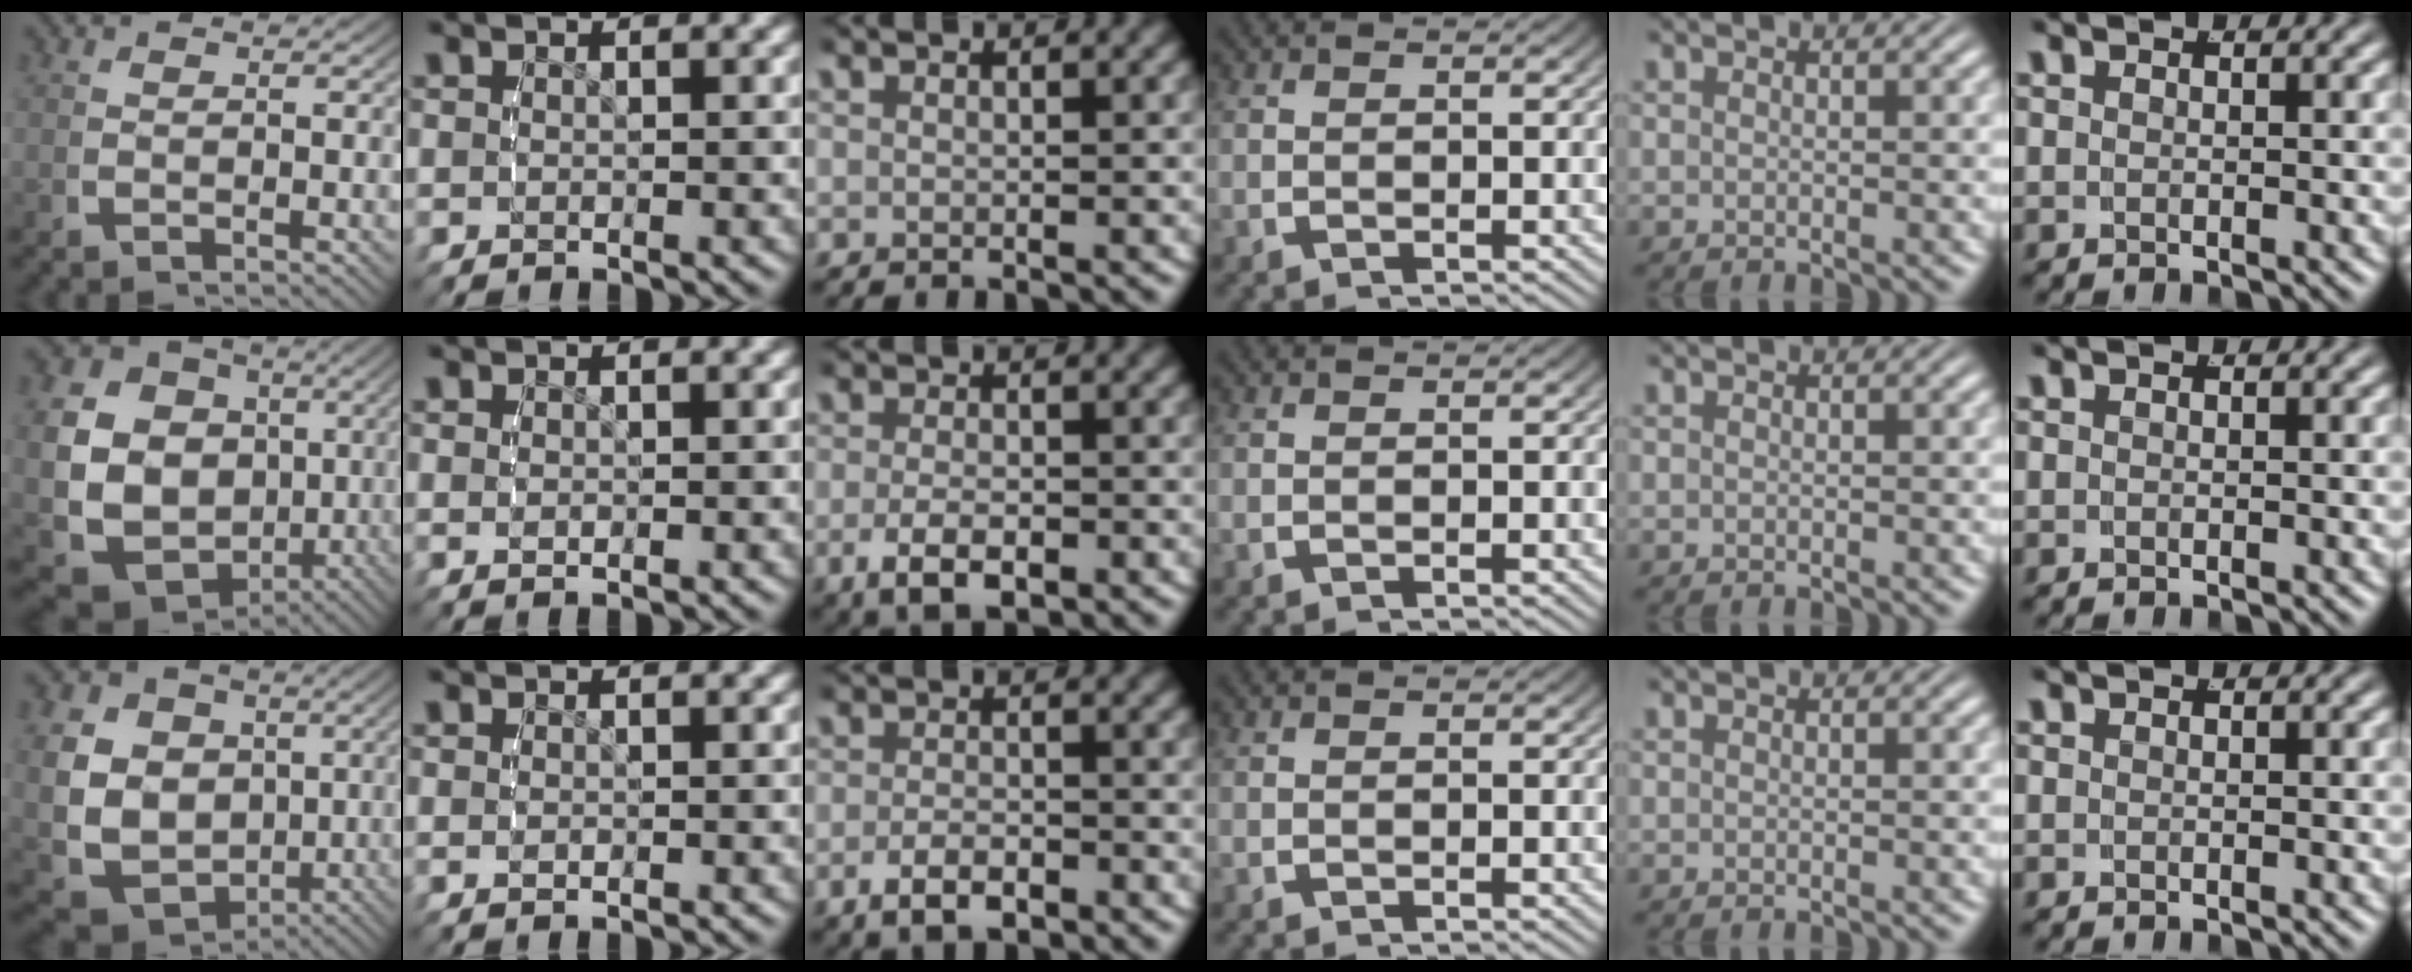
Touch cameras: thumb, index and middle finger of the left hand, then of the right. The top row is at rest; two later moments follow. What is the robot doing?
{"motion": "lift_and_place", "object": "cloth"}